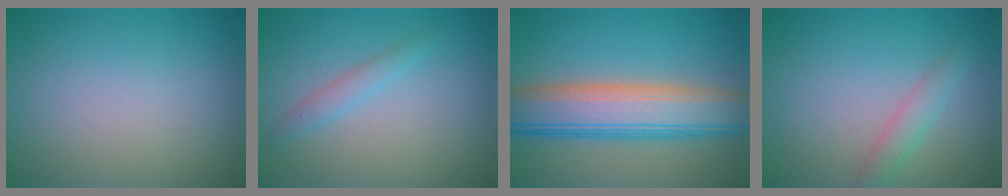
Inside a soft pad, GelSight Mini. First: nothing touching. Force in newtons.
{"total": 1.5, "press": 1.4, "slide": 0.1}
{"total": 8.9, "press": 8.9, "slide": 0.6}
{"total": 1.9, "press": 1.9, "slide": 0.1}